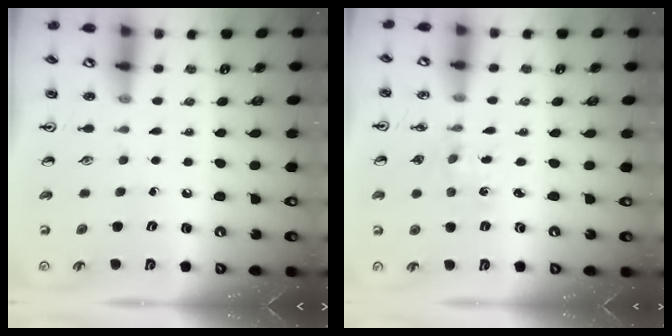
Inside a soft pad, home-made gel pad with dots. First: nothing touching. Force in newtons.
{"total": 0.0}